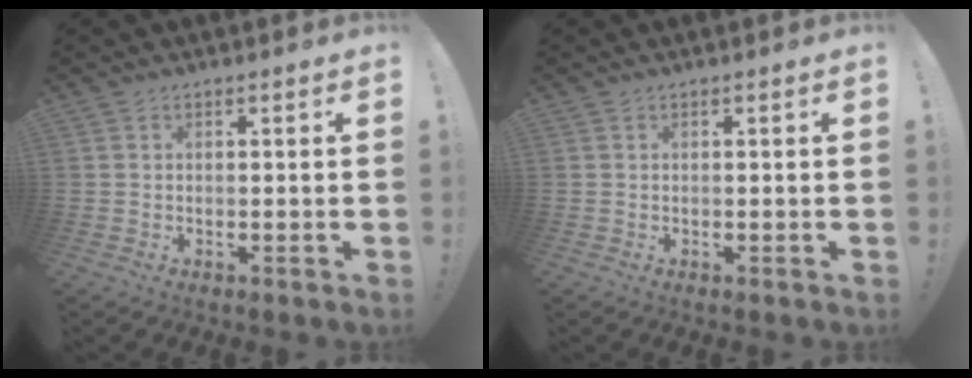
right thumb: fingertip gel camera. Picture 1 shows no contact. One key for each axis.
{"total": 0.0}